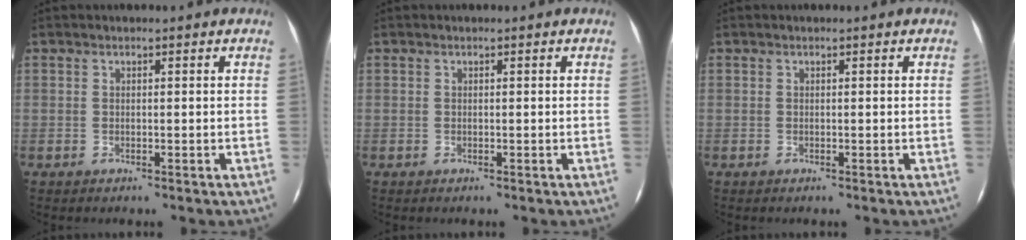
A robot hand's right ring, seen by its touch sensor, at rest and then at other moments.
{"total": 0.0}
{"total": 0.0}